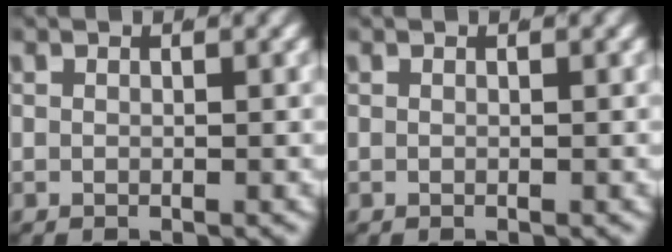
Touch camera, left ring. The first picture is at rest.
{"total": 0.0}